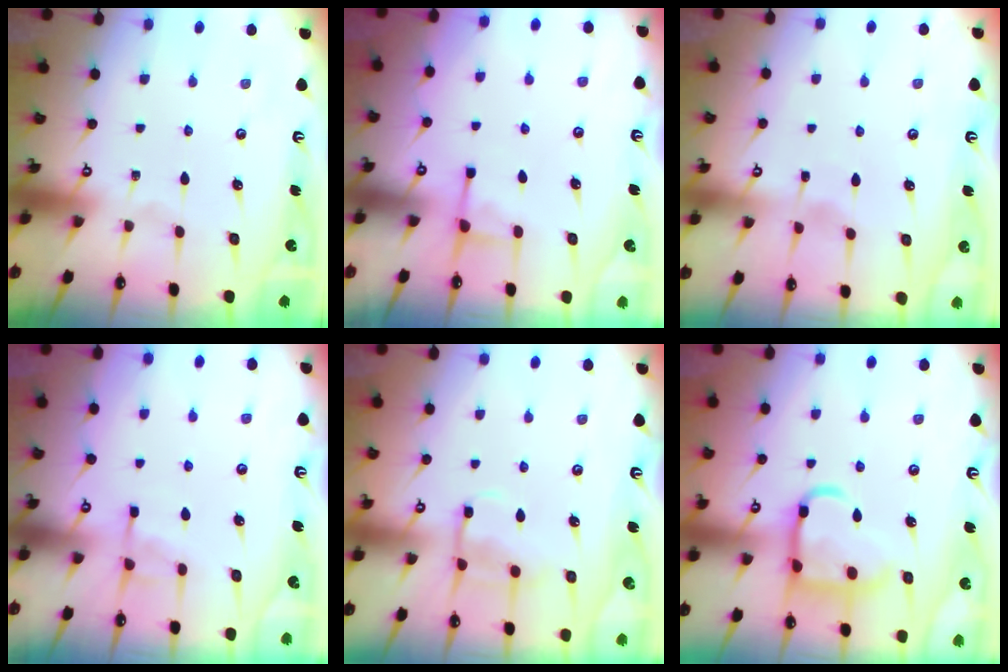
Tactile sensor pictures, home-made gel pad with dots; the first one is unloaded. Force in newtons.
{"total": 3.2, "press": 3.1, "slide": 0.7}
{"total": 2.6, "press": 2.5, "slide": 0.2}
{"total": 5.9, "press": 5.9, "slide": 0.2}
{"total": 8.8, "press": 8.7, "slide": 0.7}
{"total": 15.2, "press": 15.2, "slide": 1.3}